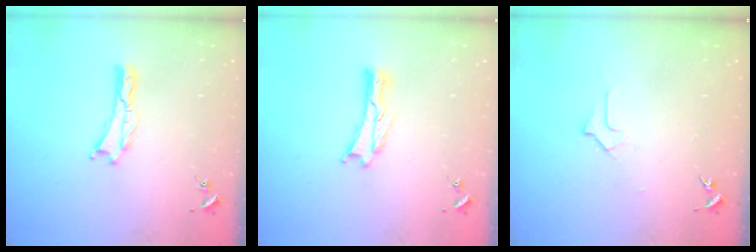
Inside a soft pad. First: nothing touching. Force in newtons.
{"total": 0.0}
{"total": 1.6, "press": 1.6, "slide": 0.1}